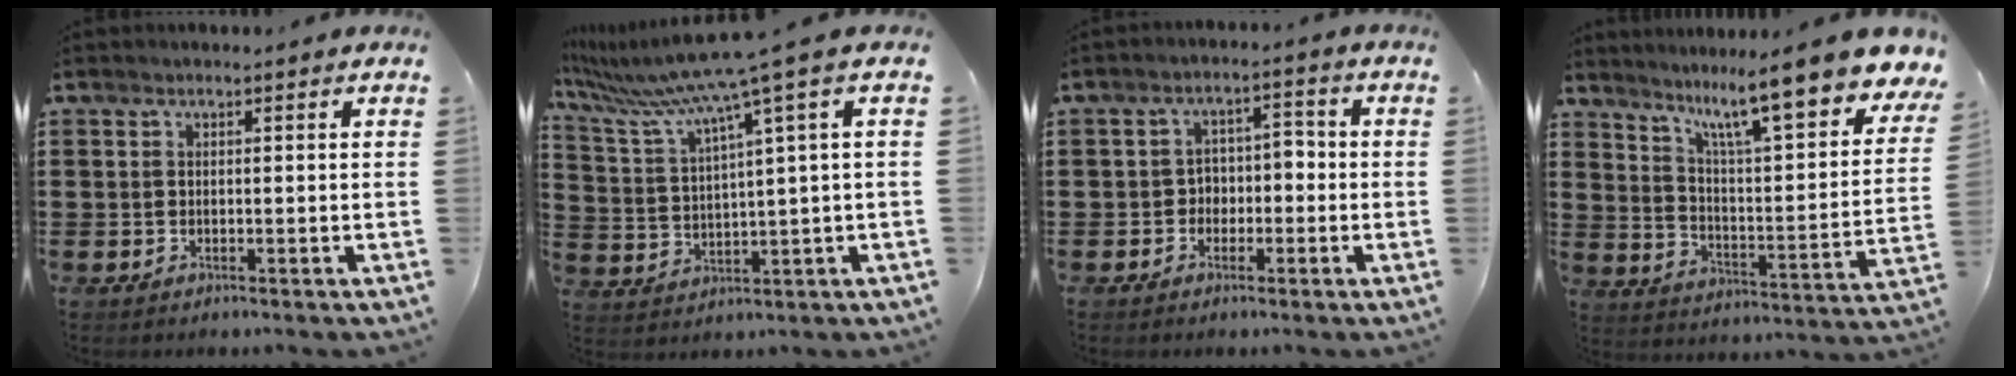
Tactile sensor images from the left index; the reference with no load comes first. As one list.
[{"total": 8.2, "force": [5.5, -1.0, 6.1], "torque": [-0.148, -0.045, 0.084]}, {"total": 3.3, "force": [-1.5, 2.5, 1.5], "torque": [-0.038, 0.007, -0.036]}, {"total": 12.0, "force": [9.5, 0.5, 7.3], "torque": [-0.148, -0.065, 0.152]}]